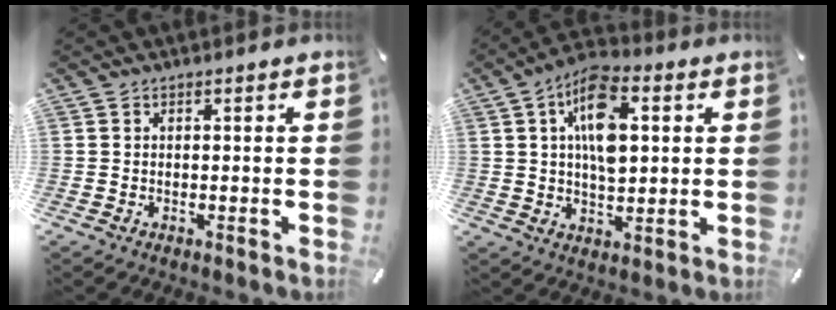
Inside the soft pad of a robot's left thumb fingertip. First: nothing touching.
{"total": 12.7, "force": [3.2, 7.1, 10.0], "torque": [-0.173, 0.002, 0.053]}